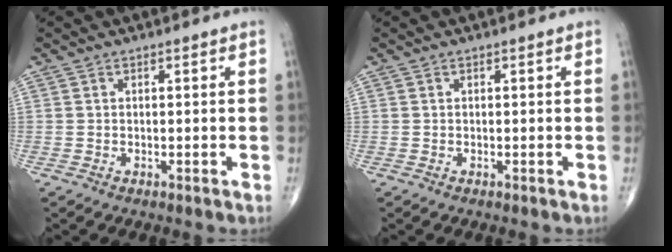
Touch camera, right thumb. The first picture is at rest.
{"total": 0.0}